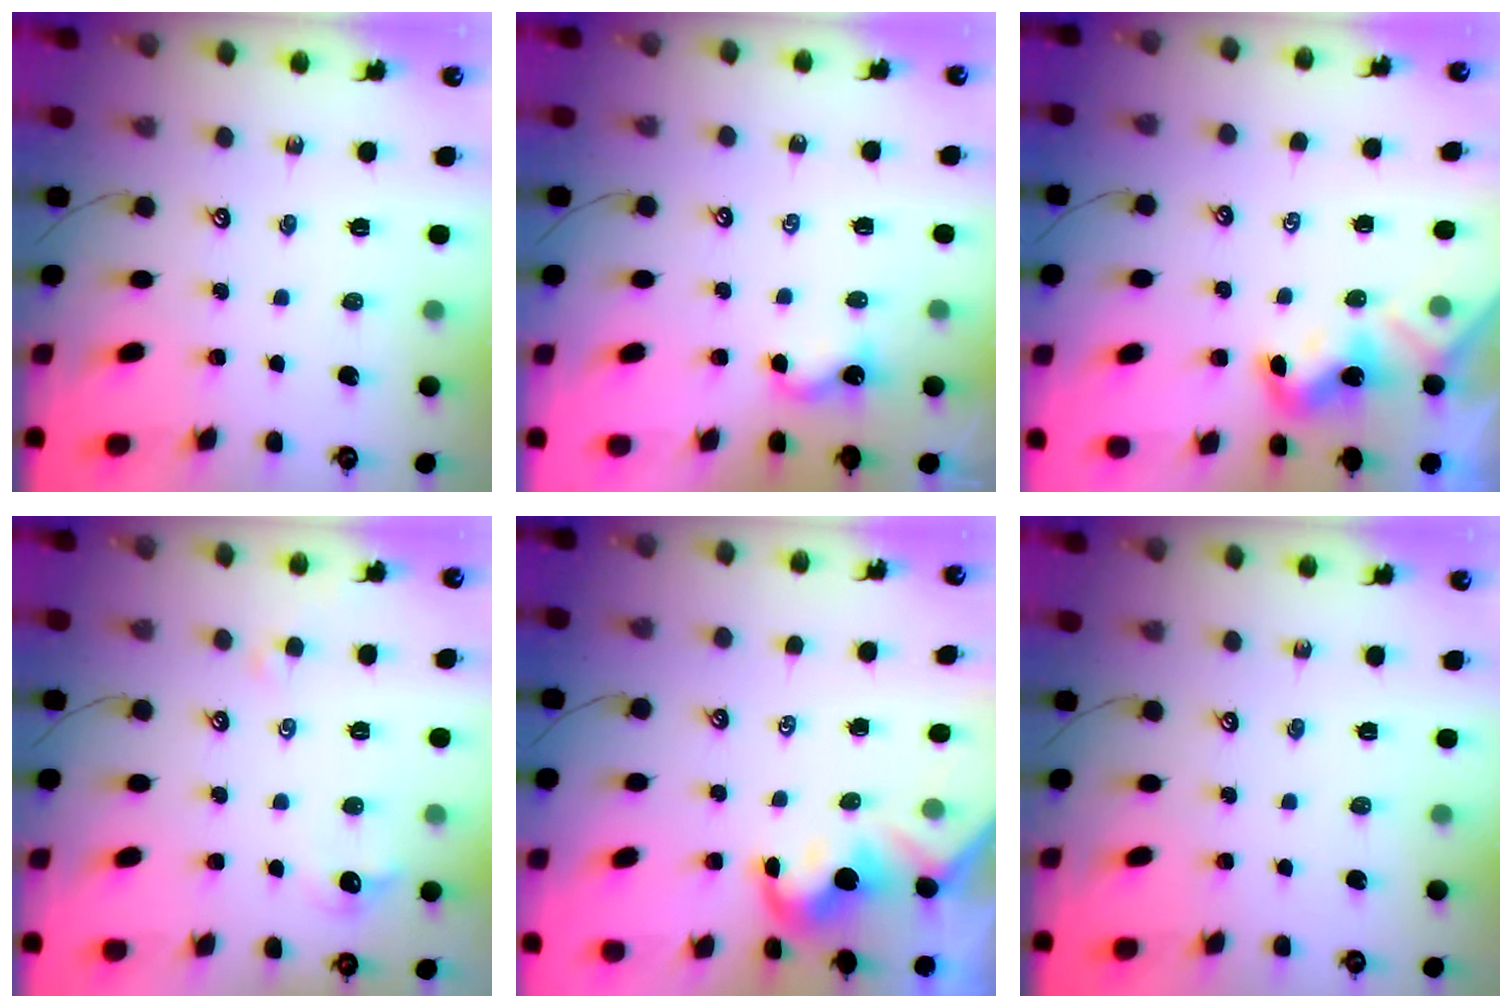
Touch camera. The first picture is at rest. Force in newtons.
{"total": 2.6, "press": 2.5, "slide": 0.5}
{"total": 1.8, "press": 1.8, "slide": 0.5}
{"total": 1.0, "press": 0.5, "slide": 0.8}
{"total": 1.8, "press": 1.6, "slide": 0.8}
{"total": 0.0}